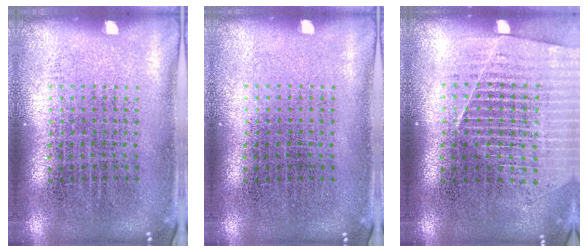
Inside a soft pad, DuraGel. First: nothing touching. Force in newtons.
{"total": 0.0}
{"total": 1.3, "press": 1.3, "slide": 0.3}